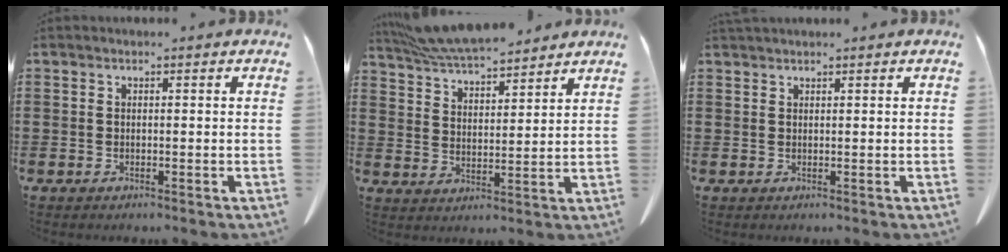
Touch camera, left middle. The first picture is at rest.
{"total": 7.8, "force": [7.2, 1.4, 2.5], "torque": [-0.076, -0.026, 0.132]}
{"total": 0.8, "force": [0.8, 0.1, 0.1], "torque": [-0.005, -0.001, 0.016]}